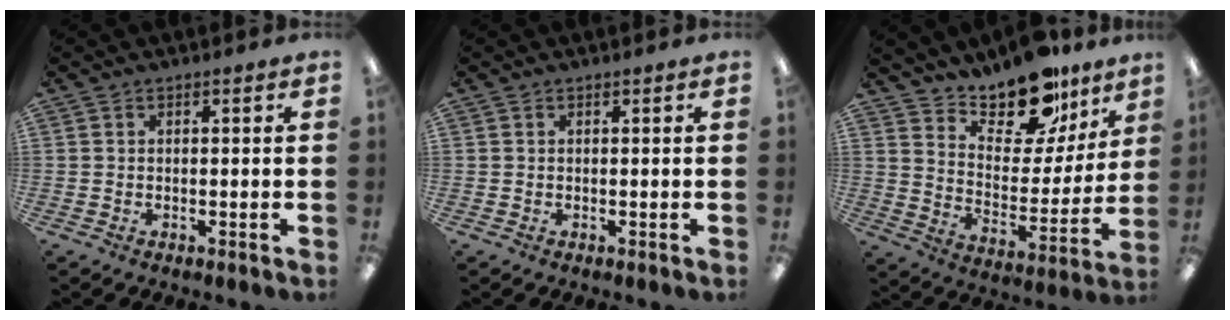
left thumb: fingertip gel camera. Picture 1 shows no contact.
{"total": 0.0}
{"total": 16.5, "force": [14.0, 6.7, 5.8], "torque": [-0.091, -0.109, 0.245]}